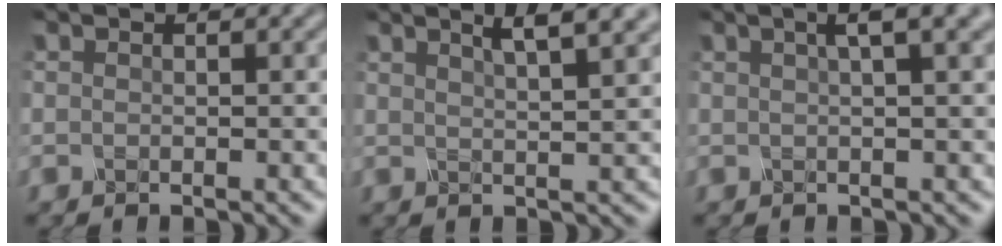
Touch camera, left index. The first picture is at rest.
{"total": 5.8, "force": [3.6, 1.8, 4.3], "torque": [-0.030, 0.028, 0.022]}
{"total": 4.8, "force": [2.4, 1.5, 3.9], "torque": [-0.041, 0.017, 0.015]}